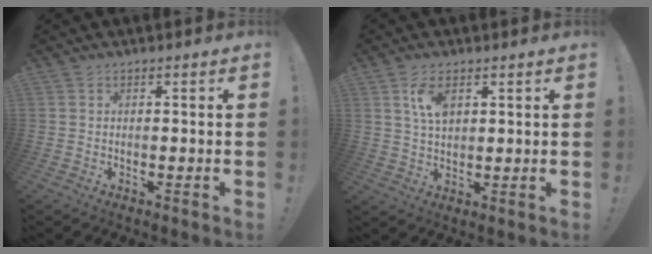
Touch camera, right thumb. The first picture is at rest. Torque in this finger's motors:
{"motor_torque": [0.85, 0.85, 0.03, 0.06, 0.00]}